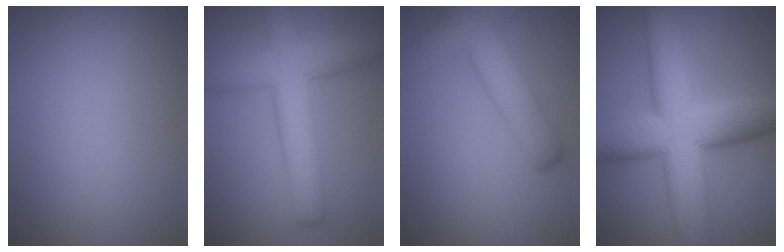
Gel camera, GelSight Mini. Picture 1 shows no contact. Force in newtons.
{"total": 7.2, "press": 7.2, "slide": 0.2}
{"total": 6.9, "press": 6.9, "slide": 0.3}
{"total": 12.0, "press": 12.0, "slide": 0.5}